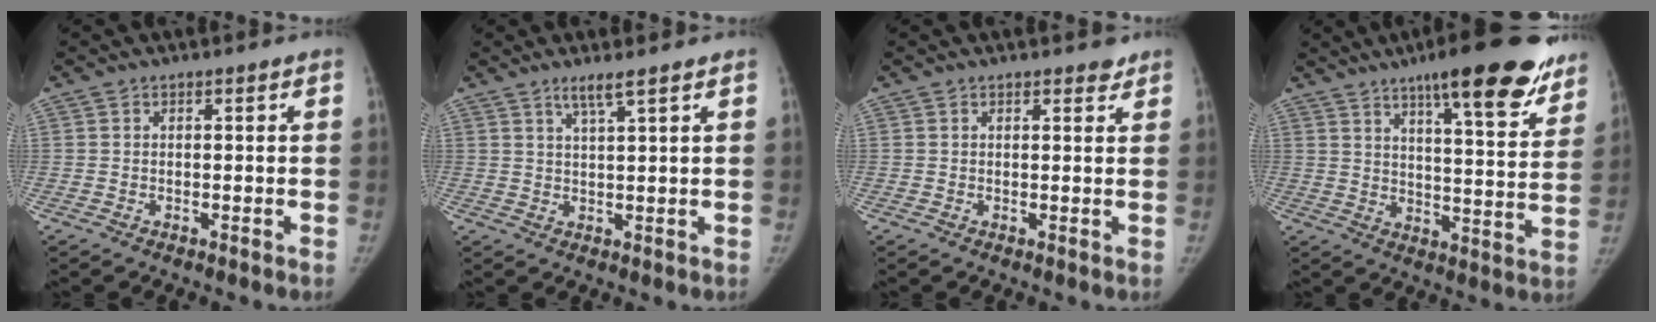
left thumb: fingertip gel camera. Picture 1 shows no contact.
{"total": 3.4, "force": [2.4, -0.2, 2.4], "torque": [-0.052, -0.015, 0.050]}
{"total": 1.7, "force": [1.5, 0.7, 0.6], "torque": [0.001, -0.010, 0.016]}
{"total": 21.2, "force": [14.4, 4.8, 14.8], "torque": [-0.175, -0.057, 0.200]}